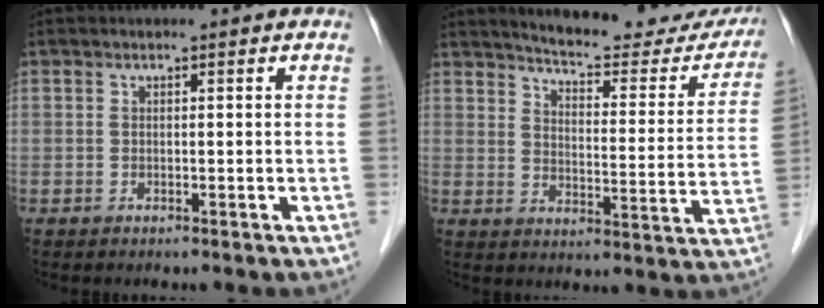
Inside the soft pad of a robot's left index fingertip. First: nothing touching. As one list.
[{"total": 20.6, "force": [19.1, 3.9, 6.5], "torque": [-0.076, -0.065, 0.226]}]